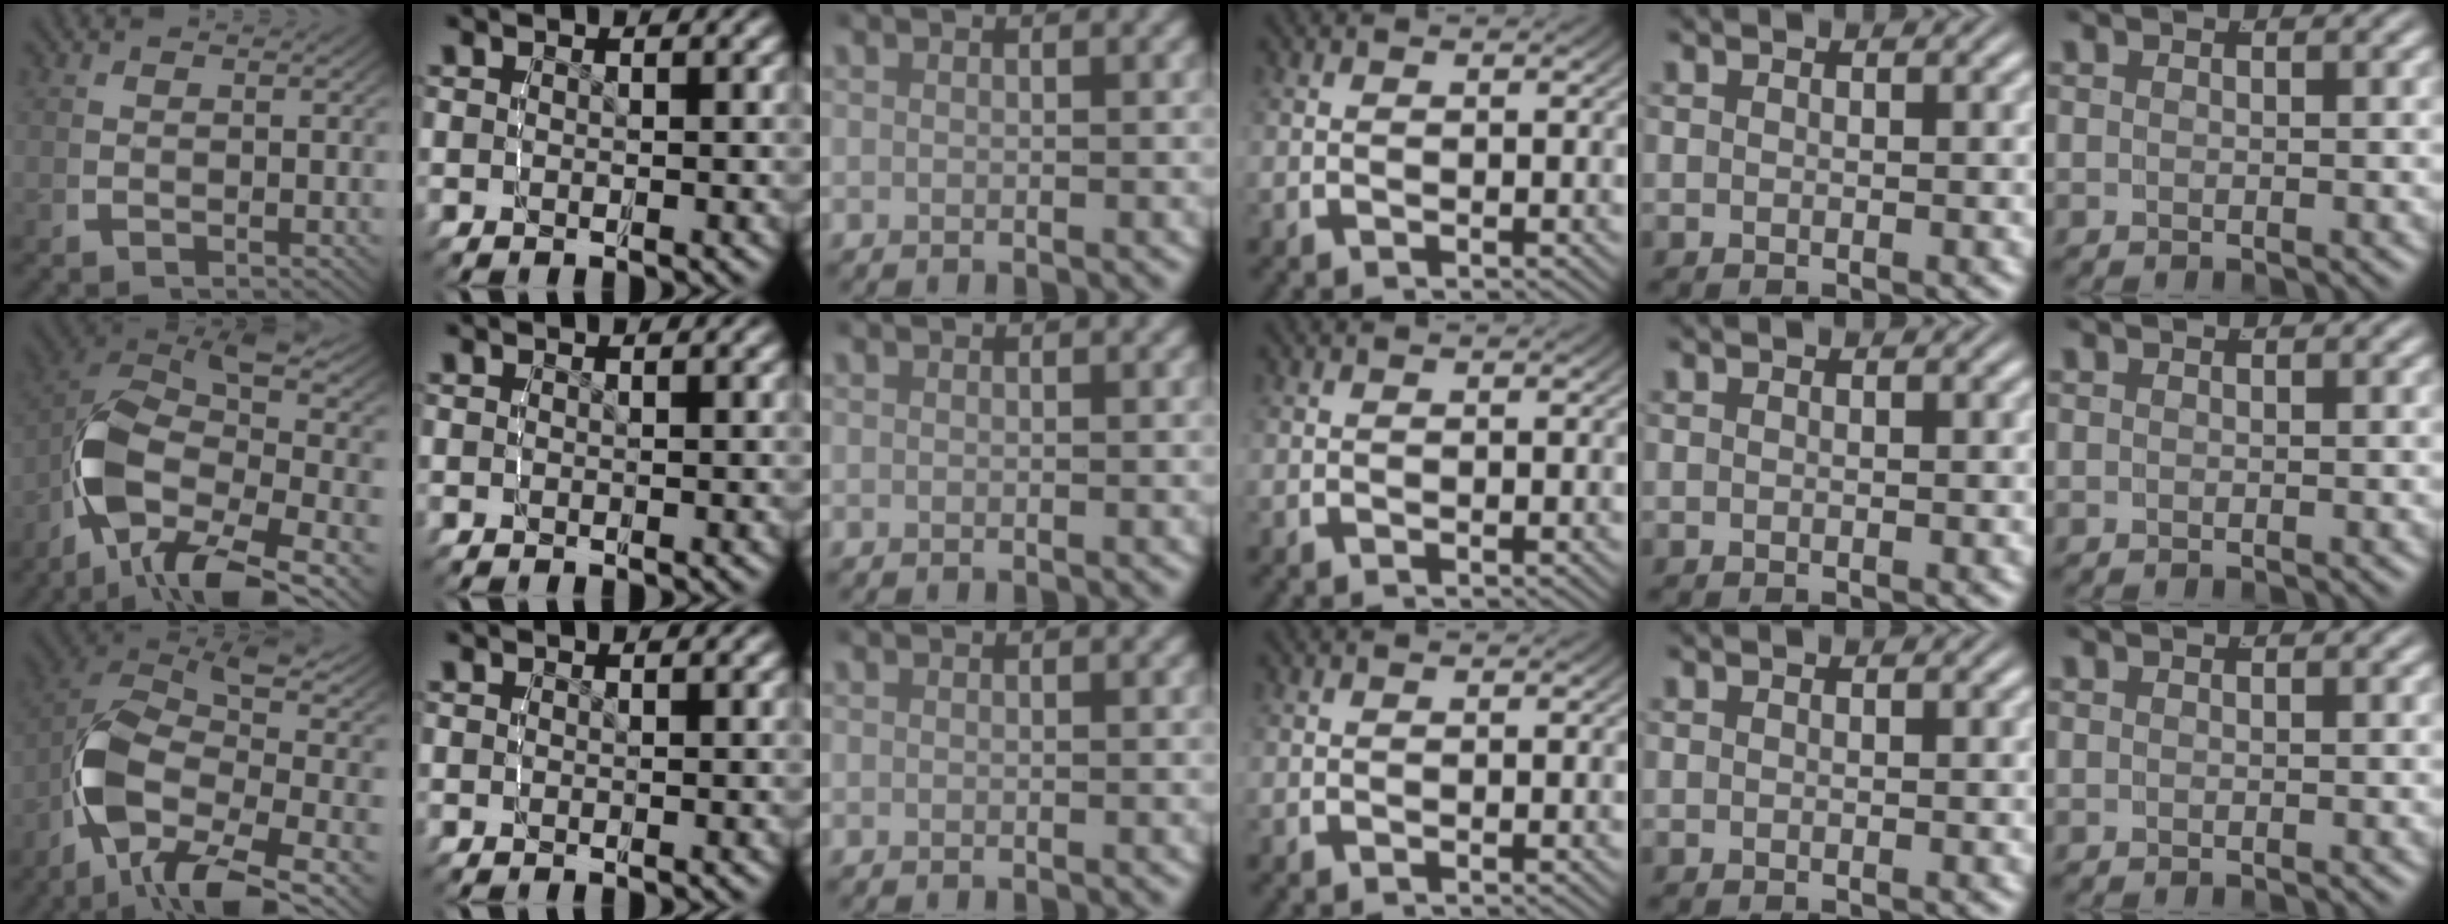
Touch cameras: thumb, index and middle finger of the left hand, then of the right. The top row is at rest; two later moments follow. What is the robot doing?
{"motion": "lift_and_place", "object": "glasses"}